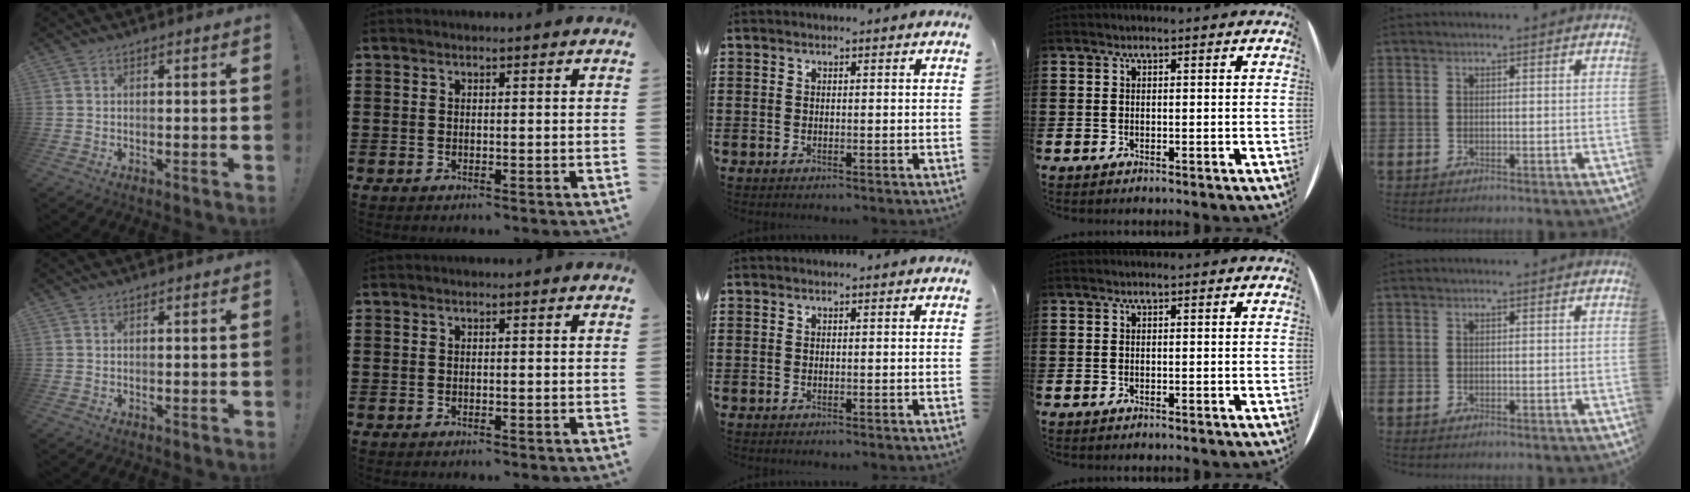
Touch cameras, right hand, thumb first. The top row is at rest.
{}